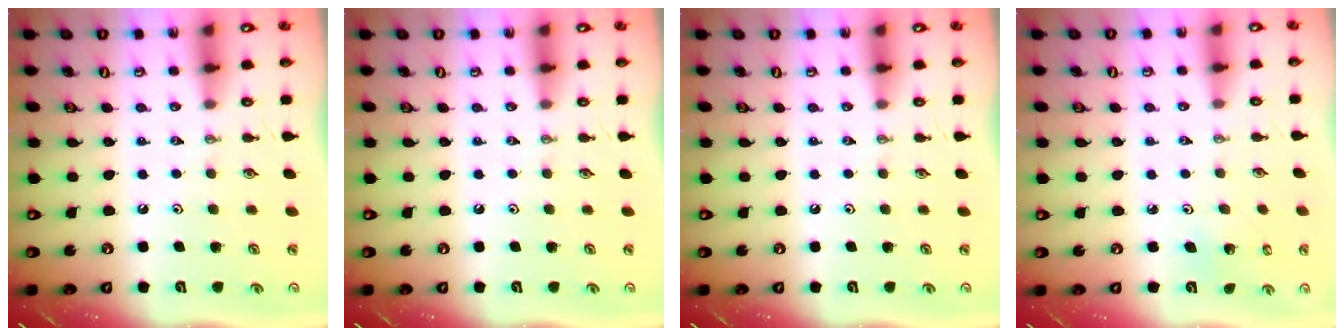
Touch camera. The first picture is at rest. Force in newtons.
{"total": 0.0}
{"total": 0.0}
{"total": 2.0, "press": 2.0, "slide": 0.1}